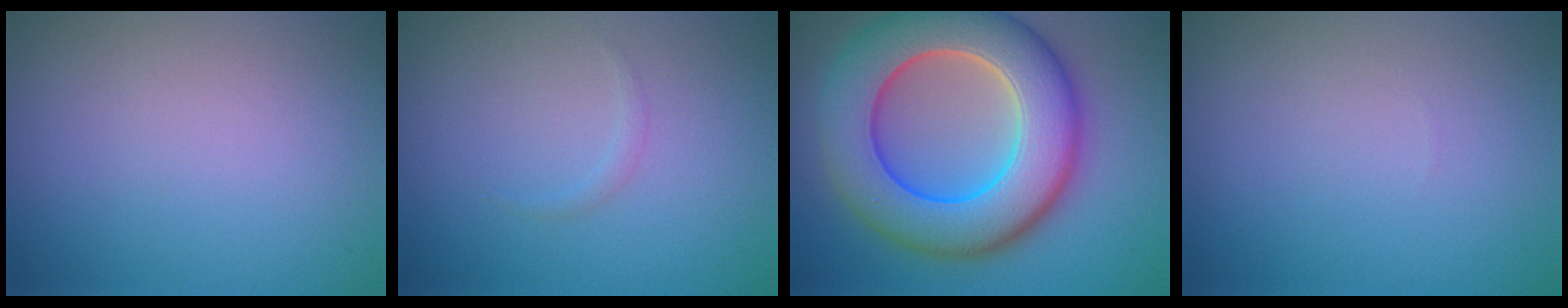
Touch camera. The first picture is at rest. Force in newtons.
{"total": 0.5, "press": 0.5, "slide": 0.1}
{"total": 11.8, "press": 11.8, "slide": 0.7}
{"total": 0.0}